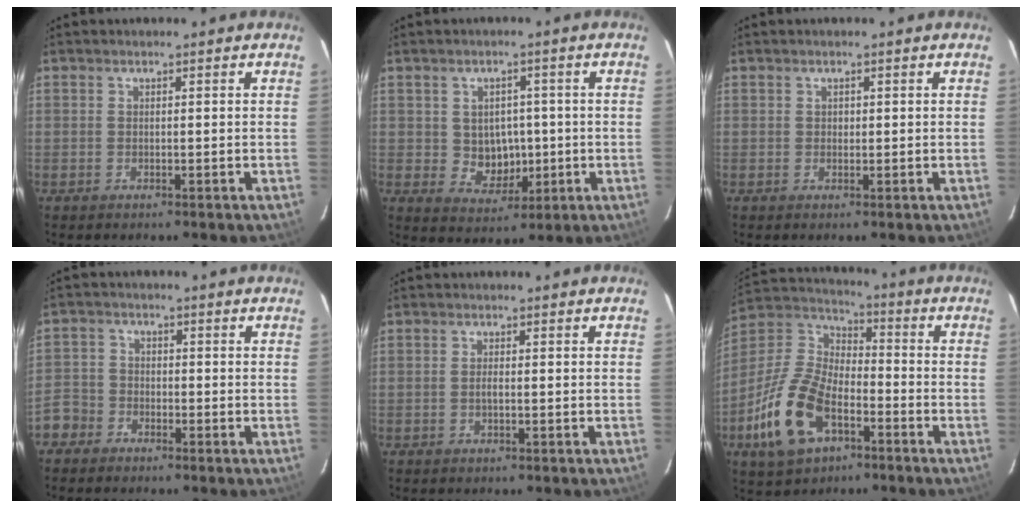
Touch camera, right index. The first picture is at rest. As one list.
[{"total": 6.3, "force": [-0.2, 5.7, 2.7], "torque": [-0.051, 0.006, 0.014]}, {"total": 0.7, "force": [0.1, 0.7, 0.0], "torque": [0.003, 0.002, 0.002]}, {"total": 5.6, "force": [-3.5, 4.3, 0.2], "torque": [-0.004, 0.025, -0.075]}, {"total": 0.9, "force": [-0.3, 0.2, 0.9], "torque": [-0.017, -0.001, -0.005]}, {"total": 17.9, "force": [-8.2, 10.1, 12.3], "torque": [-0.275, -0.005, -0.153]}]